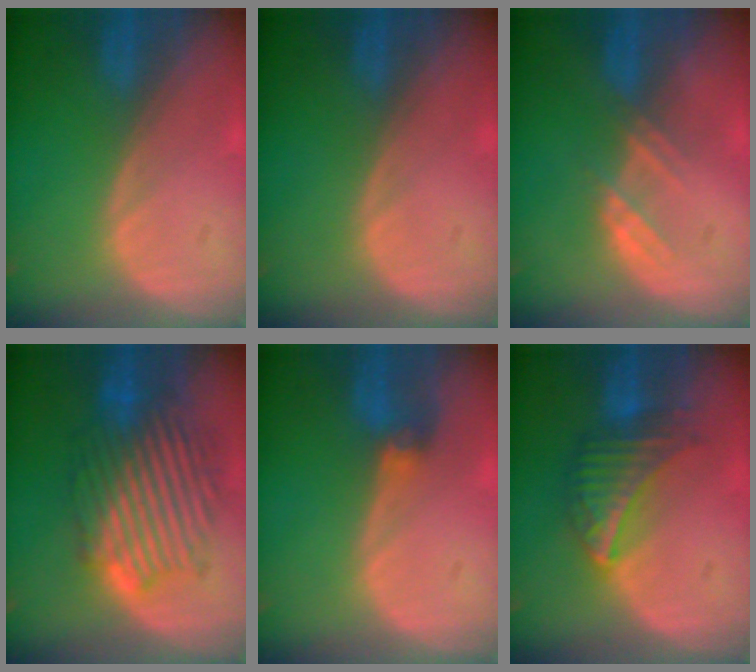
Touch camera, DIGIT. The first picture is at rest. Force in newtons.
{"total": 0.0}
{"total": 3.0, "press": 2.9, "slide": 0.7}
{"total": 10.0, "press": 10.0, "slide": 0.5}
{"total": 2.8, "press": 2.6, "slide": 1.1}
{"total": 6.4, "press": 6.3, "slide": 1.1}